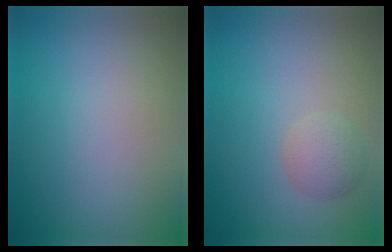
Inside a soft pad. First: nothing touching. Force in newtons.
{"total": 2.4, "press": 2.4, "slide": 0.1}